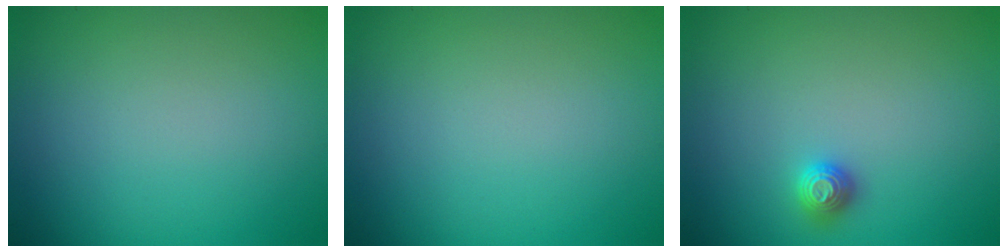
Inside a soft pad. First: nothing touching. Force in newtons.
{"total": 0.0}
{"total": 1.1, "press": 1.1, "slide": 0.2}